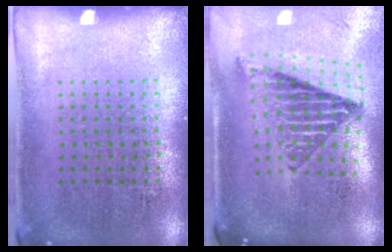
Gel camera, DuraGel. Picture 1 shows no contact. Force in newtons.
{"total": 1.8, "press": 1.4, "slide": 1.1}